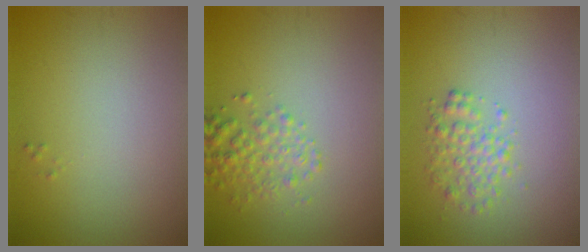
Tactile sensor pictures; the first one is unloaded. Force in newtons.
{"total": 2.6, "press": 2.6, "slide": 0.1}
{"total": 2.4, "press": 2.4, "slide": 0.1}